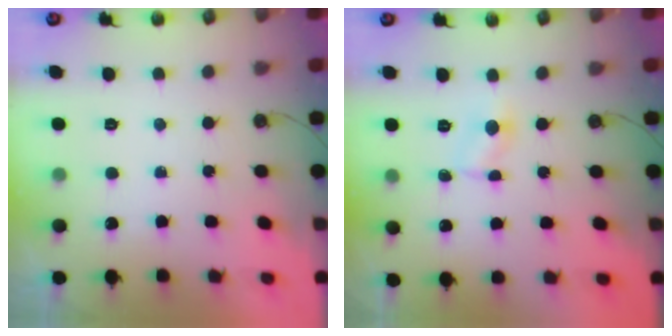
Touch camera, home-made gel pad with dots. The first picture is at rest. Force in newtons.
{"total": 2.7, "press": 2.7, "slide": 0.3}